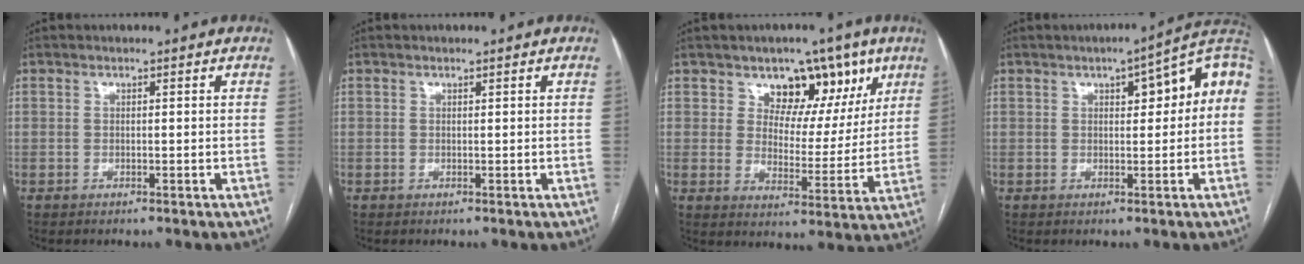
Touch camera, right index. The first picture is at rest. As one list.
[{"total": 0.0}, {"total": 10.0, "force": [5.9, 6.5, 4.7], "torque": [-0.046, 0.009, 0.089]}, {"total": 9.3, "force": [1.9, 2.3, 8.8], "torque": [-0.116, 0.039, 0.020]}]